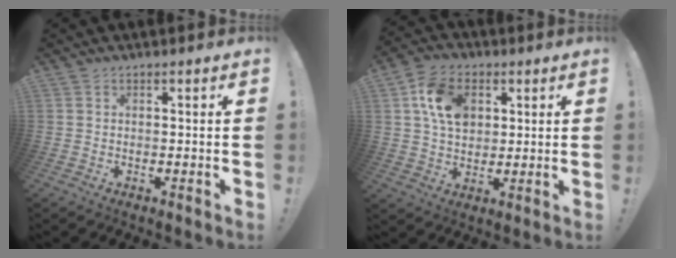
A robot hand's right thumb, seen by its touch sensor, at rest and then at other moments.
{"total": 12.8, "force": [3.9, 9.3, 7.8], "torque": [-0.125, 0.003, 0.076]}